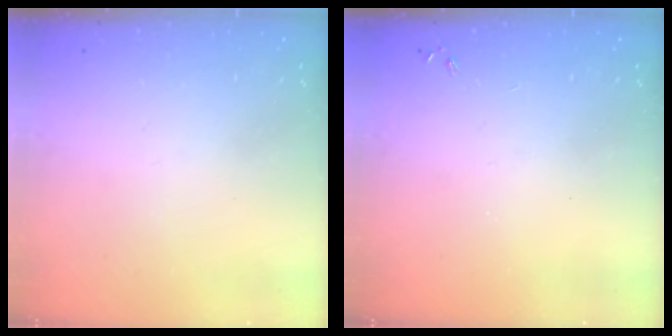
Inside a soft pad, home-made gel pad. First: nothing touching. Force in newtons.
{"total": 0.0}